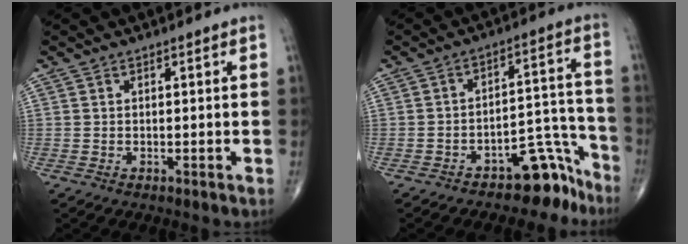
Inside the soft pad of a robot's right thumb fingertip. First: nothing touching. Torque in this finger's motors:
{"motor_torque": [3.07, -0.87, 0.60, -0.85, 0.15]}